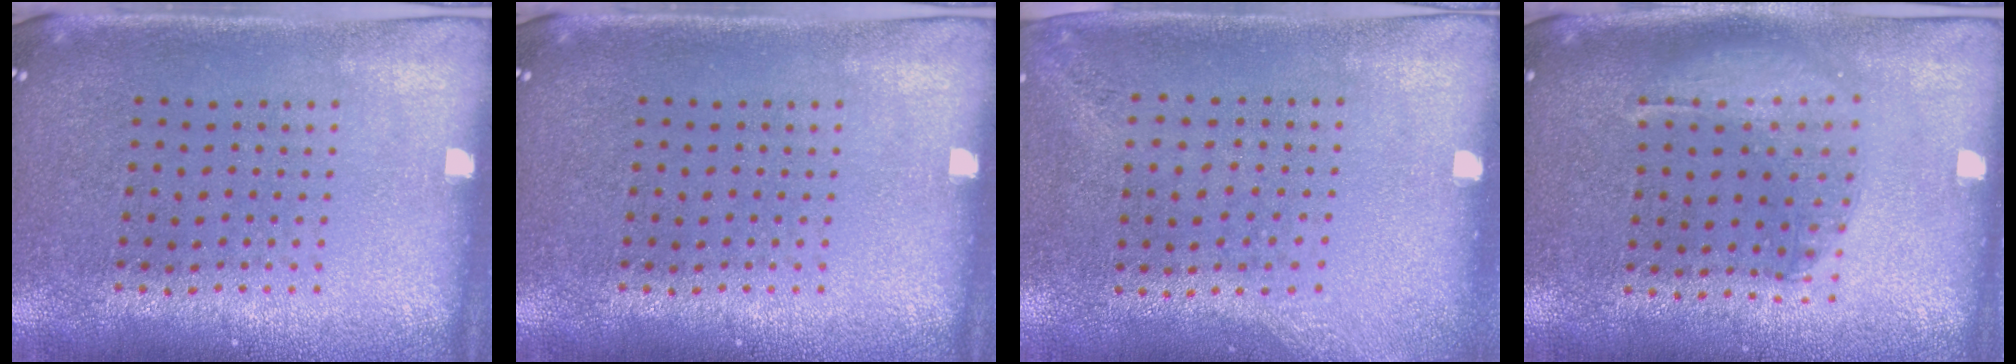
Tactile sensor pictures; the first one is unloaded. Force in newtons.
{"total": 0.0}
{"total": 1.4, "press": 1.0, "slide": 1.0}
{"total": 1.4, "press": 1.3, "slide": 0.4}